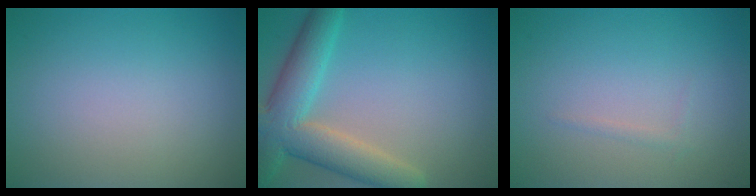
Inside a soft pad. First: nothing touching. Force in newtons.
{"total": 7.3, "press": 7.3, "slide": 0.6}
{"total": 0.6, "press": 0.6, "slide": 0.1}